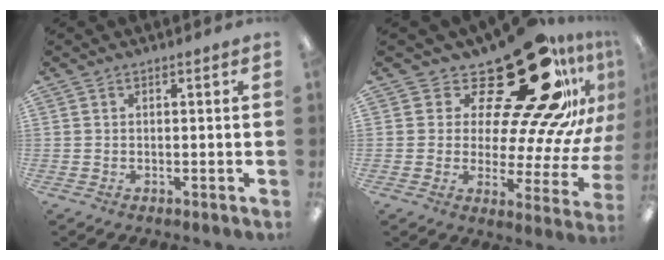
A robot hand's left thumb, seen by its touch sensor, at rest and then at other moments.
{"total": 28.5, "force": [18.6, 10.3, 19.0], "torque": [-0.256, -0.153, 0.319]}